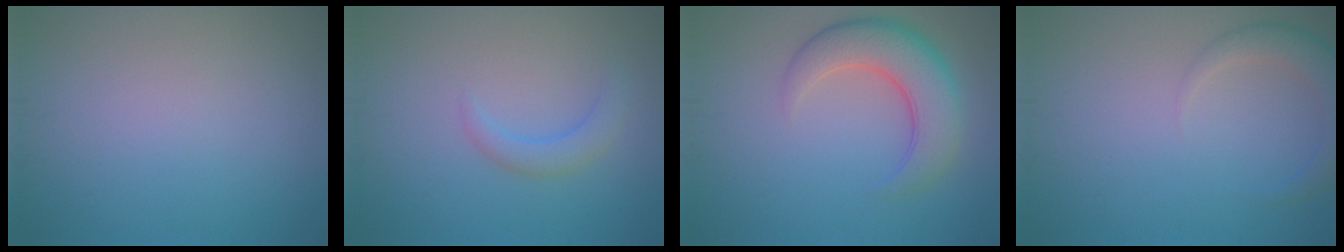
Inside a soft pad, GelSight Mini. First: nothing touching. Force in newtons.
{"total": 1.9, "press": 1.9, "slide": 0.3}
{"total": 5.9, "press": 5.8, "slide": 0.6}
{"total": 2.8, "press": 2.8, "slide": 0.3}